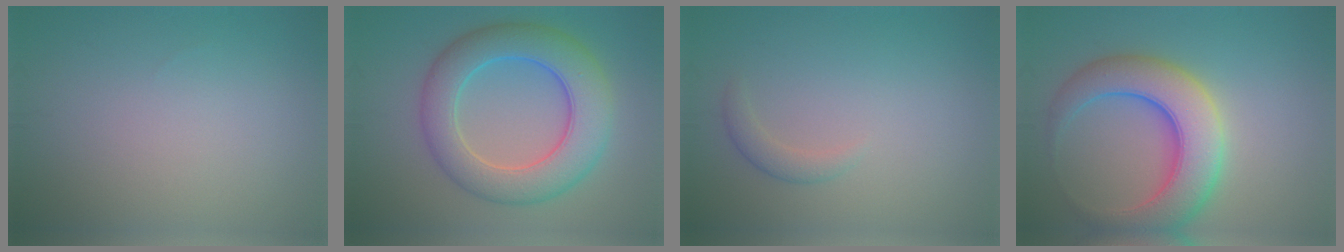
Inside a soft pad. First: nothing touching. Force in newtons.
{"total": 8.5, "press": 8.5, "slide": 0.1}
{"total": 1.3, "press": 1.3, "slide": 0.1}
{"total": 8.3, "press": 8.3, "slide": 0.3}